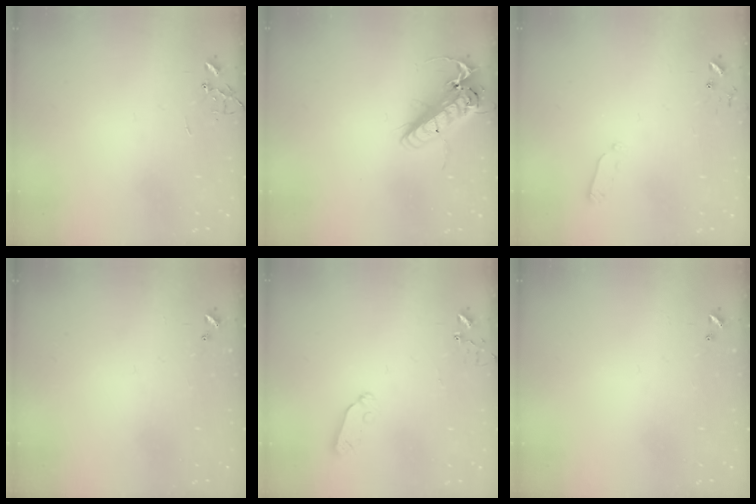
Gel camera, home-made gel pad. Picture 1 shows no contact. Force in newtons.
{"total": 18.3, "press": 18.0, "slide": 3.3}
{"total": 4.0, "press": 3.9, "slide": 0.9}
{"total": 0.0}
{"total": 3.7, "press": 3.6, "slide": 0.5}
{"total": 0.0}